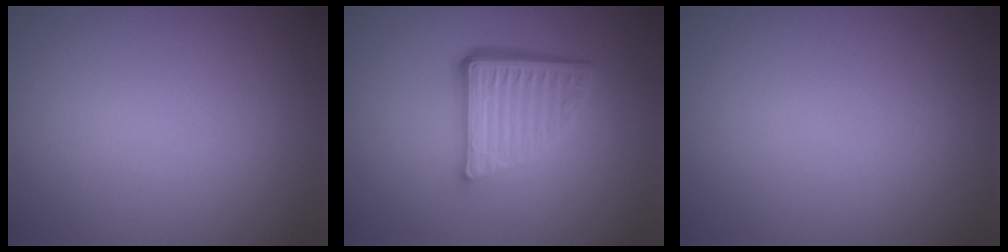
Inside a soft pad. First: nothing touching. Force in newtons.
{"total": 5.6, "press": 3.8, "slide": 4.2}
{"total": 0.0}